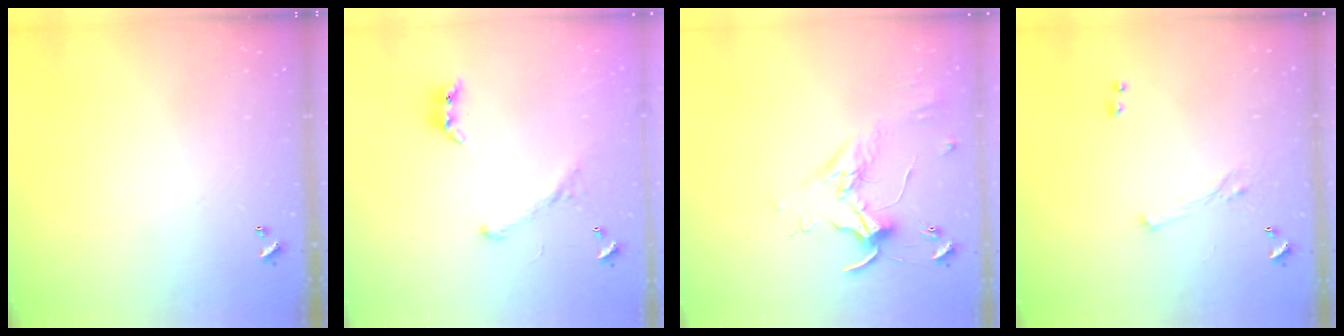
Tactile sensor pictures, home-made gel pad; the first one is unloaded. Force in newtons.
{"total": 1.3, "press": 0.6, "slide": 1.2}
{"total": 1.8, "press": 1.8, "slide": 0.4}
{"total": 0.7, "press": 0.0, "slide": 0.7}